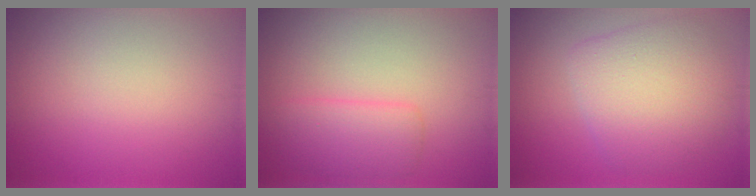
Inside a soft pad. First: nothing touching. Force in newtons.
{"total": 2.8, "press": 2.8, "slide": 0.2}
{"total": 6.1, "press": 6.1, "slide": 0.3}